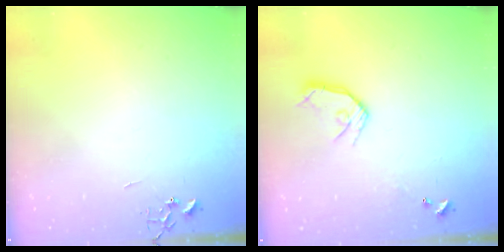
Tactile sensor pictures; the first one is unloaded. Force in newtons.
{"total": 10.7, "press": 10.6, "slide": 1.0}